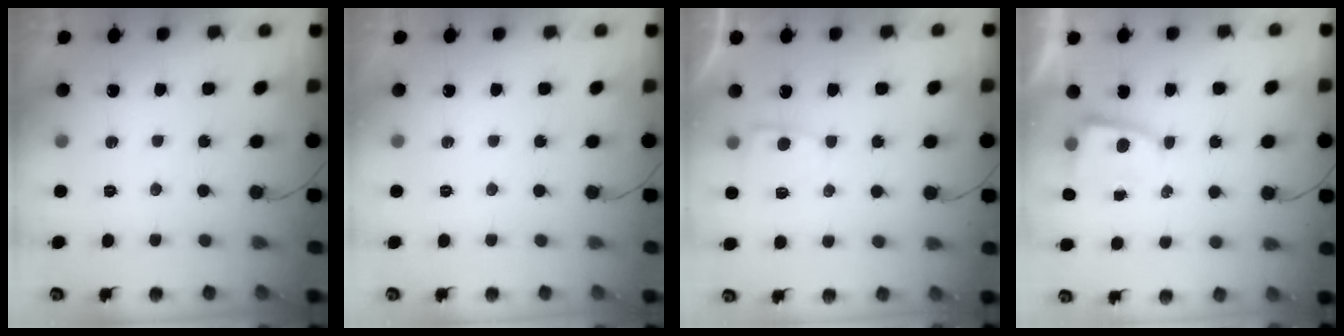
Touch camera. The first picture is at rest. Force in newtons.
{"total": 0.0}
{"total": 2.7, "press": 2.7, "slide": 0.4}
{"total": 2.6, "press": 2.6, "slide": 0.3}